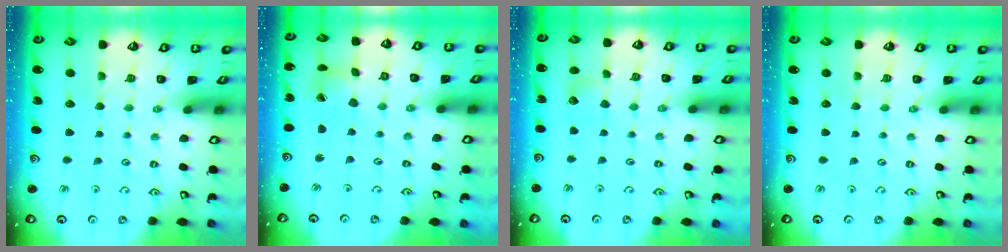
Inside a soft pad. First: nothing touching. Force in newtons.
{"total": 4.0, "press": 4.0, "slide": 0.5}
{"total": 4.4, "press": 4.3, "slide": 0.4}
{"total": 0.0}